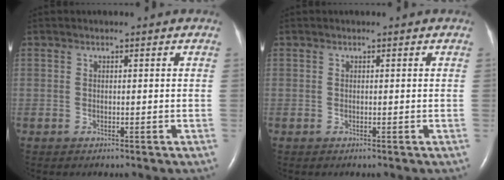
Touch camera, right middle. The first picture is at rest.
{"total": 0.0}